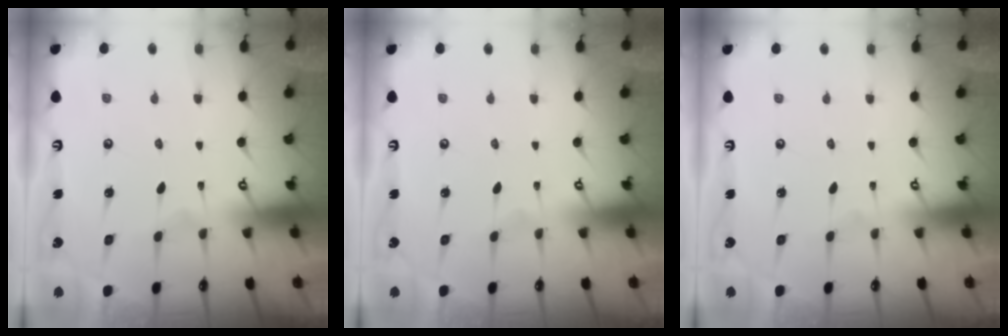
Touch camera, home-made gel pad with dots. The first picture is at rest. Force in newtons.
{"total": 0.0}
{"total": 0.0}